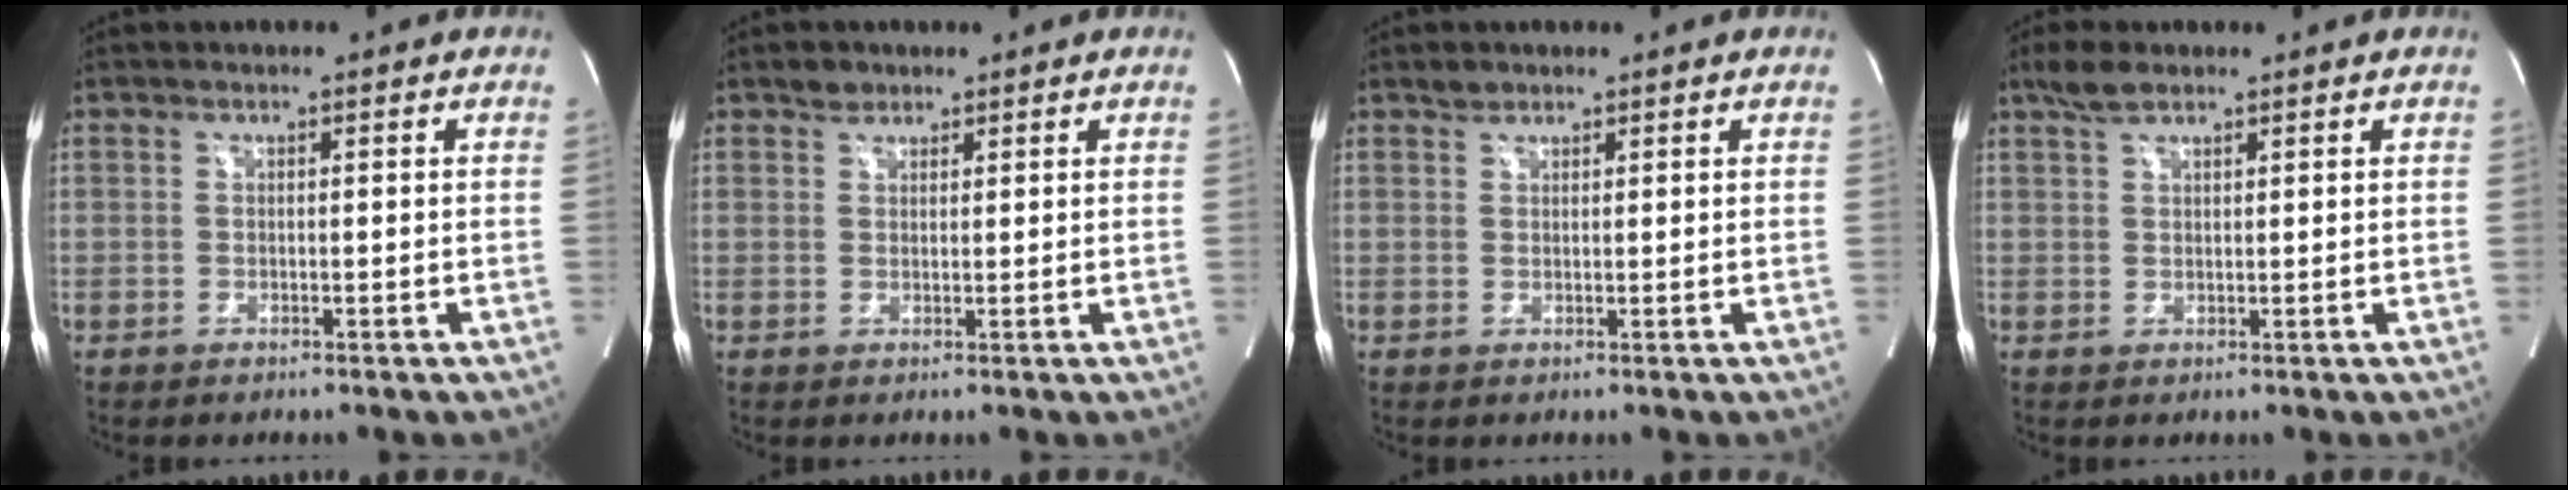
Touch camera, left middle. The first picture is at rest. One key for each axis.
{"total": 1.7, "fx": 1.4, "fy": 1.1, "fz": 0.2, "tx": -0.005, "ty": 0.002, "tz": 0.022}
{"total": 1.2, "fx": 1.1, "fy": 0.6, "fz": 0.1, "tx": -0.004, "ty": 0.002, "tz": 0.020}
{"total": 3.0, "fx": 2.4, "fy": 1.0, "fz": 1.6, "tx": -0.042, "ty": 0.008, "tz": 0.050}